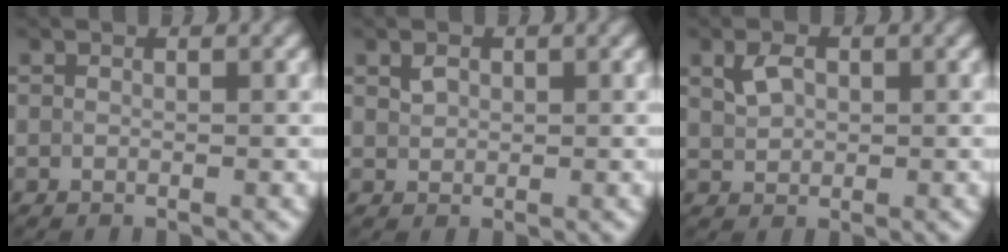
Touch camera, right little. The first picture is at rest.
{"total": 1.0, "force": [0.5, 0.7, 0.5], "torque": [-0.011, 0.000, 0.011]}
{"total": 2.0, "force": [0.7, 1.4, 1.3], "torque": [-0.029, 0.001, 0.016]}